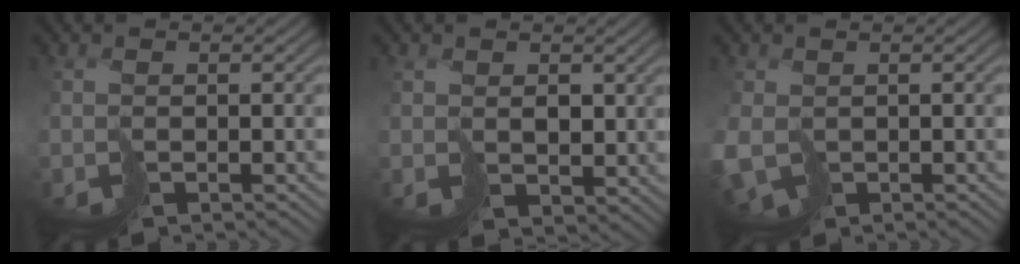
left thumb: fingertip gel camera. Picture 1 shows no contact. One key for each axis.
{"total": 2.8, "fx": 2.1, "fy": 1.6, "fz": 1.1, "tx": -0.022, "ty": -0.003, "tz": 0.051}
{"total": 4.1, "fx": -1.0, "fy": 3.1, "fz": 2.6, "tx": -0.068, "ty": -0.016, "tz": -0.013}